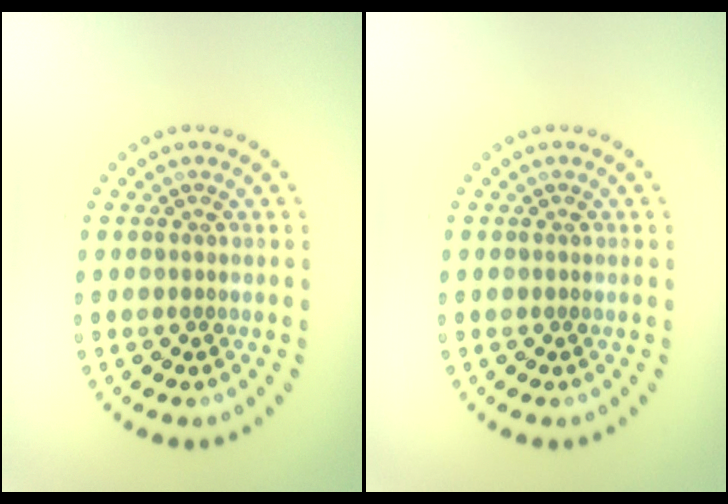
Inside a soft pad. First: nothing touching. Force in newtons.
{"total": 0.0}